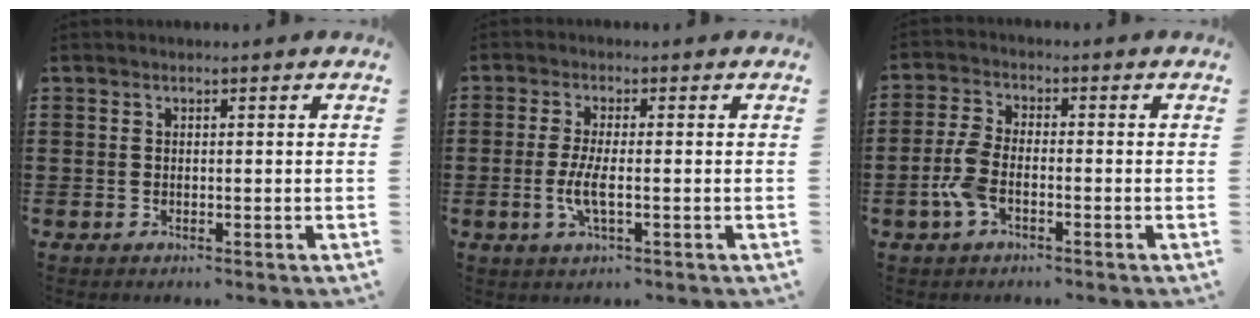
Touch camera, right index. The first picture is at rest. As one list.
[{"total": 4.5, "force": [-0.9, 0.9, 4.3], "torque": [-0.095, -0.006, -0.024]}, {"total": 5.1, "force": [-2.0, 2.2, 4.1], "torque": [-0.106, -0.003, -0.046]}]